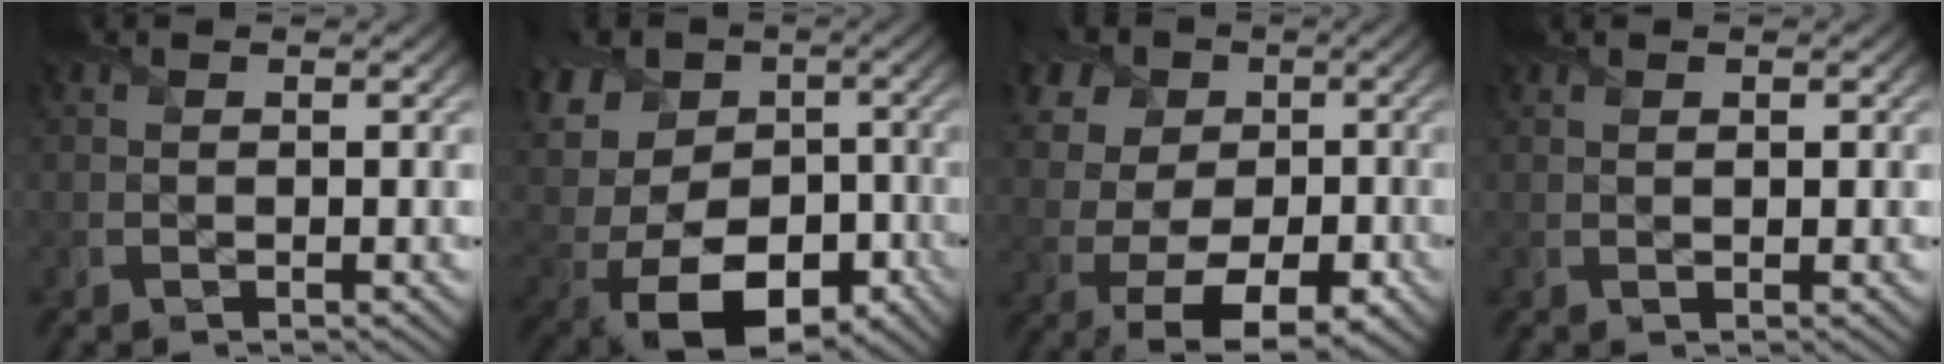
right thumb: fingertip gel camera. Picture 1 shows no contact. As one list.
[{"total": 15.8, "force": [-1.0, 12.1, 10.2], "torque": [-0.220, -0.001, -0.020]}, {"total": 12.7, "force": [1.6, 9.9, 7.8], "torque": [-0.161, 0.013, 0.019]}, {"total": 0.8, "force": [0.5, 0.1, 0.7], "torque": [-0.014, 0.002, 0.010]}]